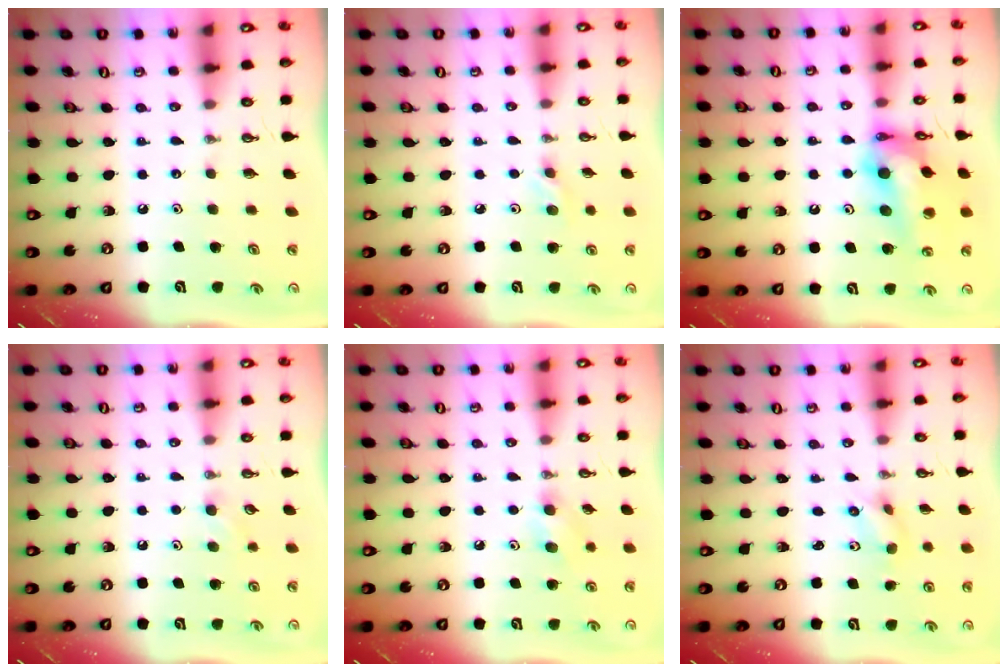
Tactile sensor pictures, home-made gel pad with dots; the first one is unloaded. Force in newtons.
{"total": 5.2, "press": 5.1, "slide": 0.7}
{"total": 16.8, "press": 16.7, "slide": 1.9}
{"total": 4.3, "press": 4.1, "slide": 1.3}
{"total": 6.8, "press": 6.7, "slide": 1.2}
{"total": 2.1, "press": 1.9, "slide": 0.9}